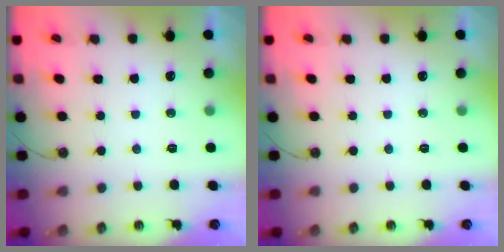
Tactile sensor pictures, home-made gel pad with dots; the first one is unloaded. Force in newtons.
{"total": 0.0}